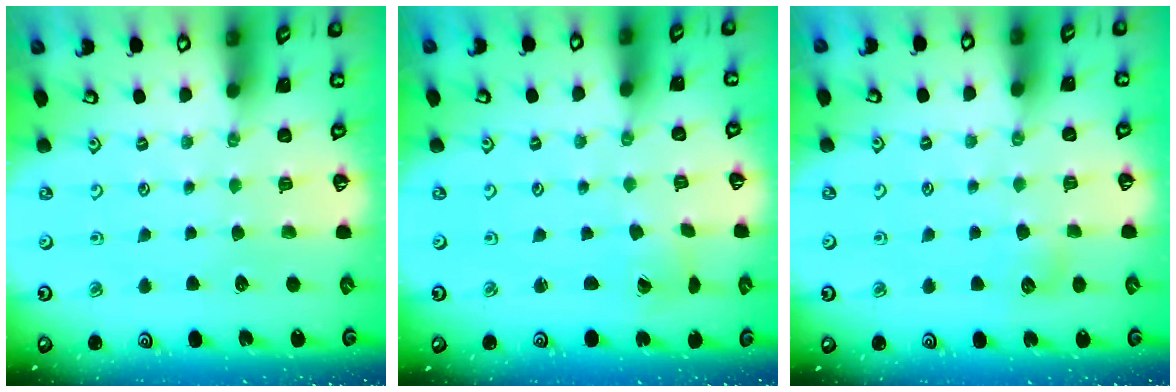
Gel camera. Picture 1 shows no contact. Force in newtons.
{"total": 1.4, "press": 1.4, "slide": 0.3}
{"total": 5.3, "press": 5.3, "slide": 0.6}